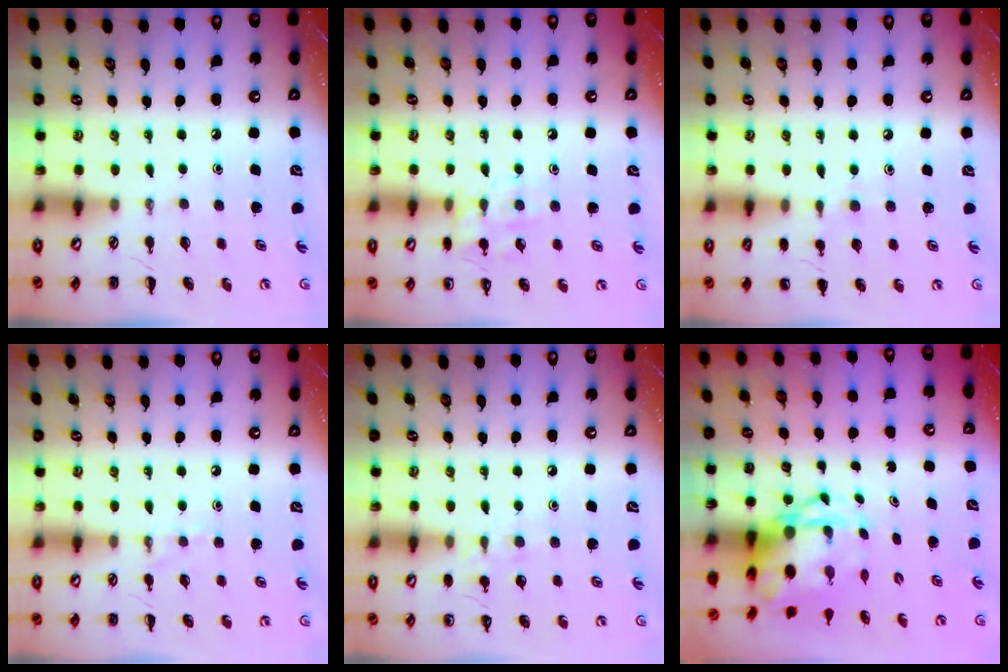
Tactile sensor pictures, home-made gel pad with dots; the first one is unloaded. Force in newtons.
{"total": 9.2, "press": 9.1, "slide": 1.2}
{"total": 6.2, "press": 5.9, "slide": 1.8}
{"total": 5.0, "press": 4.8, "slide": 1.4}
{"total": 7.4, "press": 7.1, "slide": 2.1}
{"total": 4.8, "press": 4.6, "slide": 1.2}